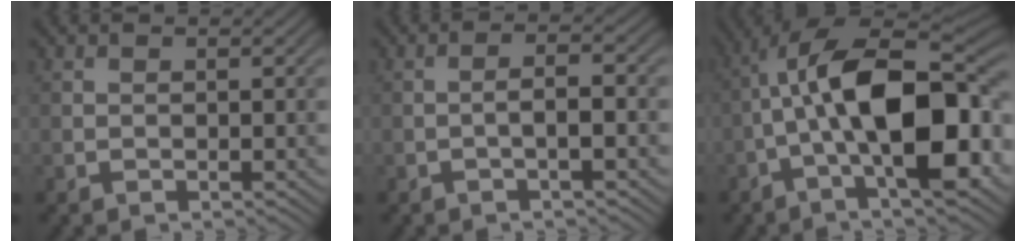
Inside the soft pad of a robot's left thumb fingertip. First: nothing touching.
{"total": 2.3, "force": [-0.9, 0.4, 2.1], "torque": [-0.032, 0.014, -0.023]}
{"total": 15.9, "force": [-2.4, 6.3, 14.4], "torque": [-0.223, 0.032, -0.050]}